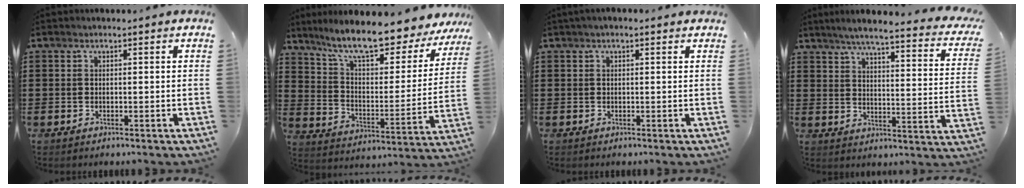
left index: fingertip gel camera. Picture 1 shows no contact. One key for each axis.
{"total": 11.5, "fx": 9.8, "fy": 1.2, "fz": 5.9, "tx": -0.136, "ty": -0.065, "tz": 0.164}
{"total": 0.9, "fx": 0.2, "fy": 0.4, "fz": 0.7, "tx": -0.013, "ty": 0.004, "tz": 0.002}
{"total": 5.2, "fx": 4.1, "fy": -0.3, "fz": 3.1, "tx": -0.080, "ty": -0.031, "tz": 0.063}